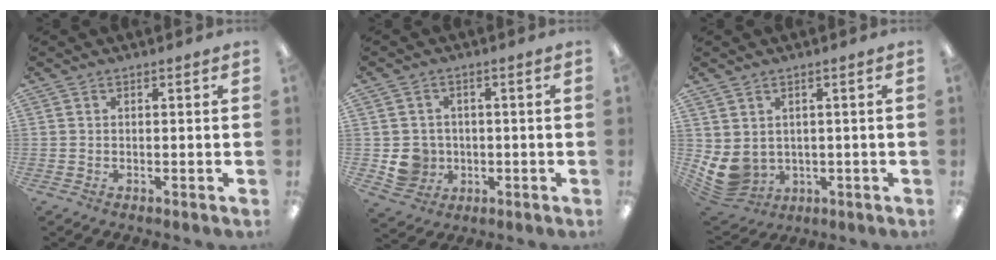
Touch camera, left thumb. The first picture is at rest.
{"total": 6.5, "force": [-0.6, 6.2, 1.6], "torque": [-0.038, 0.008, -0.005]}
{"total": 6.3, "force": [0.9, 5.3, 3.2], "torque": [-0.098, -0.011, 0.022]}